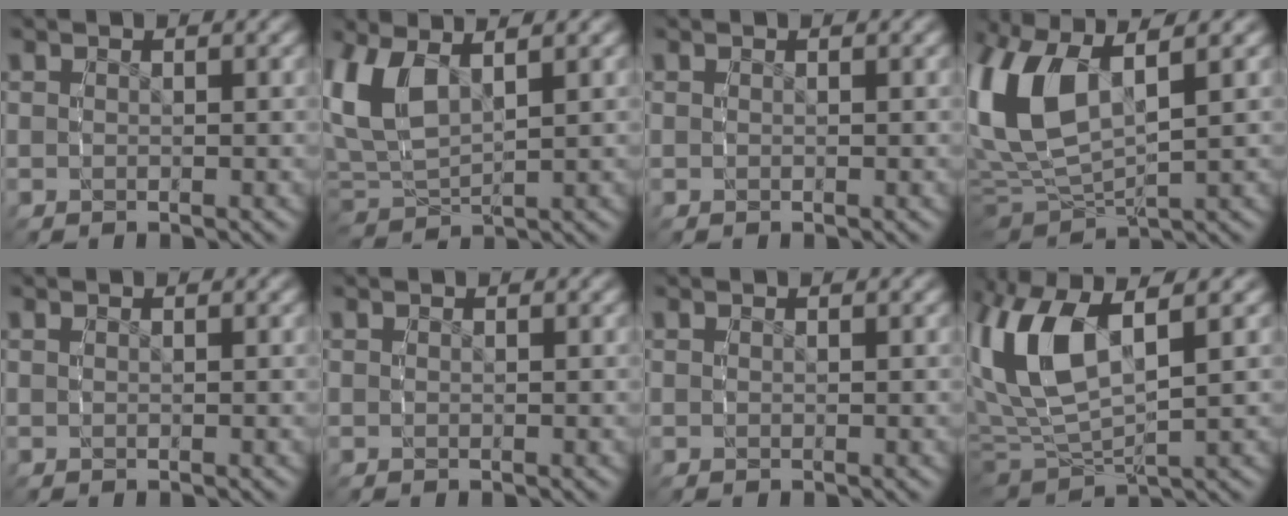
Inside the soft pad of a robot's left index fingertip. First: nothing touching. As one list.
[{"total": 7.5, "force": [2.1, 5.4, 4.8], "torque": [-0.149, -0.007, 0.044]}, {"total": 0.0}, {"total": 8.6, "force": [1.6, 5.3, 6.5], "torque": [-0.176, -0.004, 0.035]}, {"total": 0.0}, {"total": 0.0}, {"total": 0.0}, {"total": 7.6, "force": [1.8, 4.3, 6.0], "torque": [-0.158, 0.000, 0.039]}]